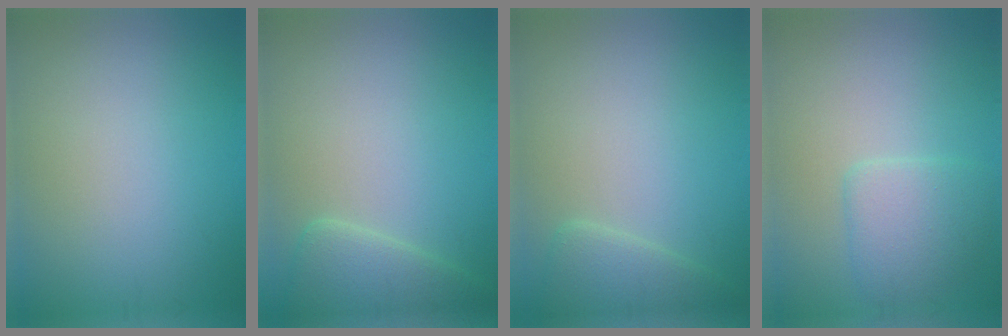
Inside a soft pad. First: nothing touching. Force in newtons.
{"total": 3.5, "press": 3.5, "slide": 0.4}
{"total": 2.6, "press": 2.6, "slide": 0.3}
{"total": 2.9, "press": 2.9, "slide": 0.3}